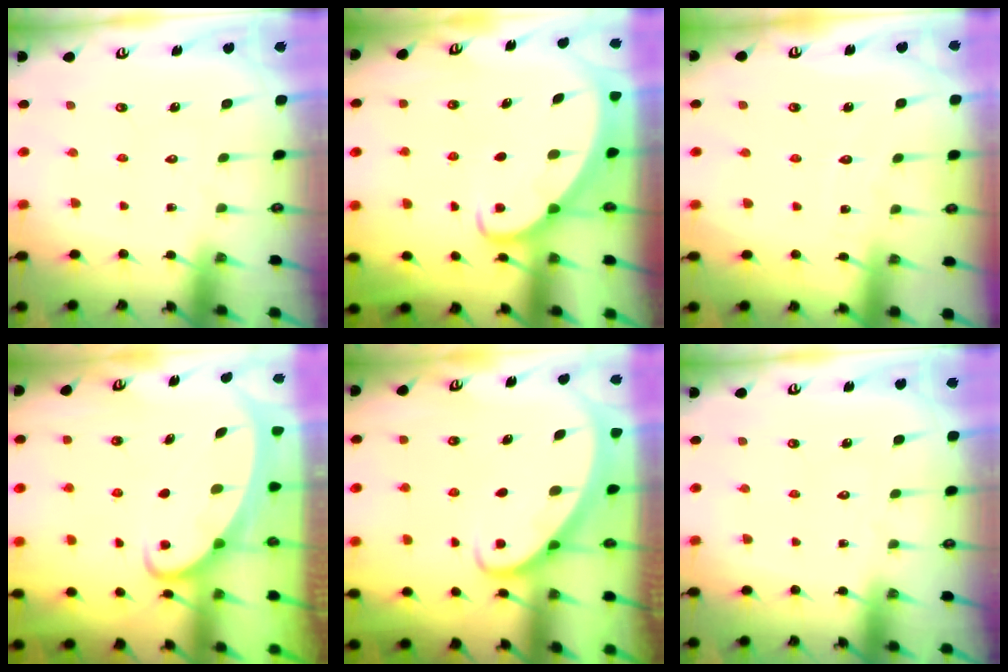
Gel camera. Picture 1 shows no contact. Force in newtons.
{"total": 2.0, "press": 2.0, "slide": 0.3}
{"total": 3.1, "press": 3.1, "slide": 0.4}
{"total": 2.3, "press": 2.3, "slide": 0.3}
{"total": 2.7, "press": 2.7, "slide": 0.2}
{"total": 0.0}